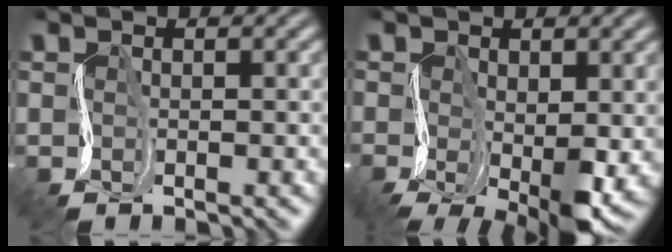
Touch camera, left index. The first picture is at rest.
{"total": 6.8, "force": [-2.0, 3.0, 5.7], "torque": [-0.097, -0.012, -0.031]}